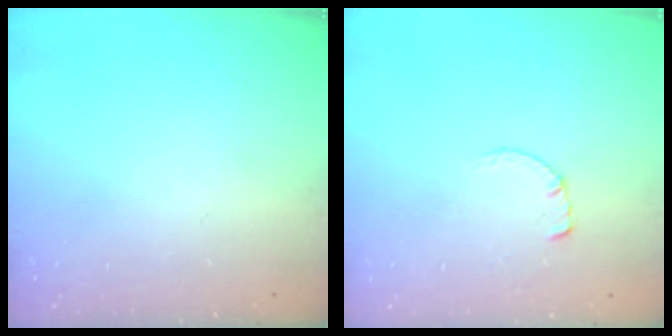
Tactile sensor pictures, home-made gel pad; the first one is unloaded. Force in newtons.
{"total": 0.7, "press": 0.6, "slide": 0.2}